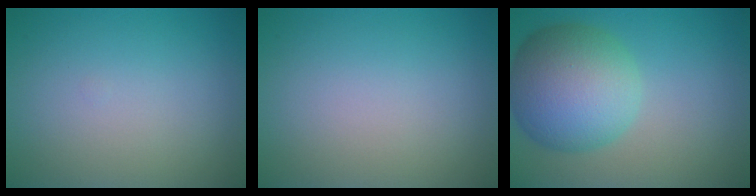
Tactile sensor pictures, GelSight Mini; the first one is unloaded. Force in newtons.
{"total": 0.0}
{"total": 8.8, "press": 8.8, "slide": 0.3}